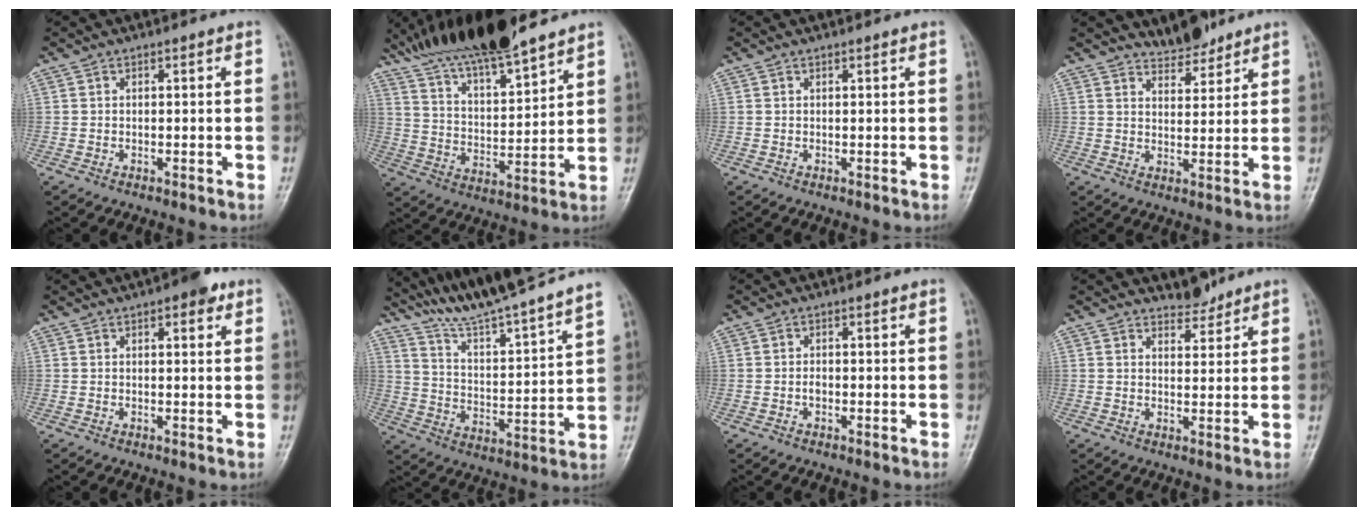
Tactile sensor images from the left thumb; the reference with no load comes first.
{"total": 17.5, "force": [14.6, 3.3, 9.1], "torque": [-0.139, -0.068, 0.266]}
{"total": 0.7, "force": [0.7, 0.0, 0.3], "torque": [-0.003, 0.002, 0.012]}
{"total": 5.1, "force": [4.7, 1.7, 0.9], "torque": [0.004, -0.038, 0.083]}
{"total": 4.7, "force": [2.6, 1.8, 3.4], "torque": [-0.034, -0.005, 0.029]}
{"total": 19.8, "force": [17.8, -0.5, 8.6], "torque": [-0.126, -0.100, 0.287]}
{"total": 0.8, "force": [-0.2, 0.5, 0.5], "torque": [-0.008, 0.001, -0.005]}
{"total": 2.1, "force": [1.9, 0.7, 0.6], "torque": [0.002, -0.015, 0.028]}